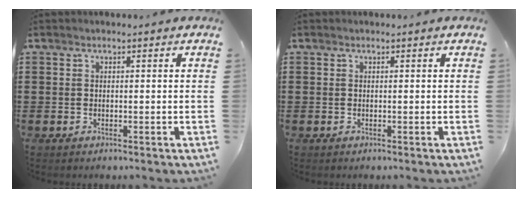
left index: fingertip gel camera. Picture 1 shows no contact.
{"total": 0.0}